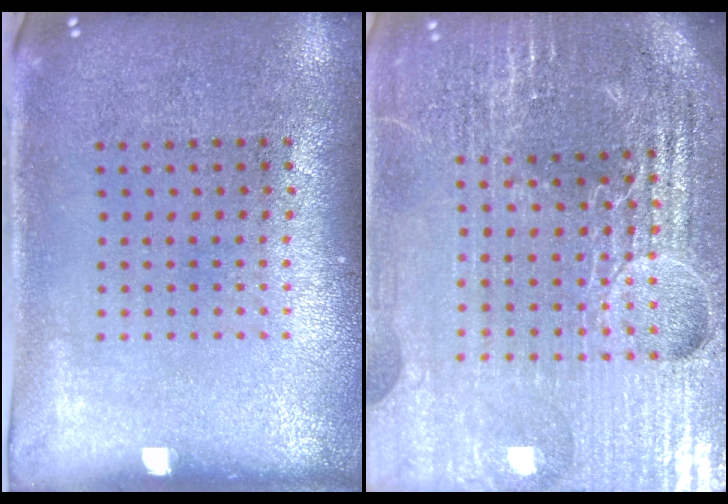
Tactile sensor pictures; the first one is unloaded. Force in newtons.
{"total": 6.2, "press": 5.5, "slide": 2.9}